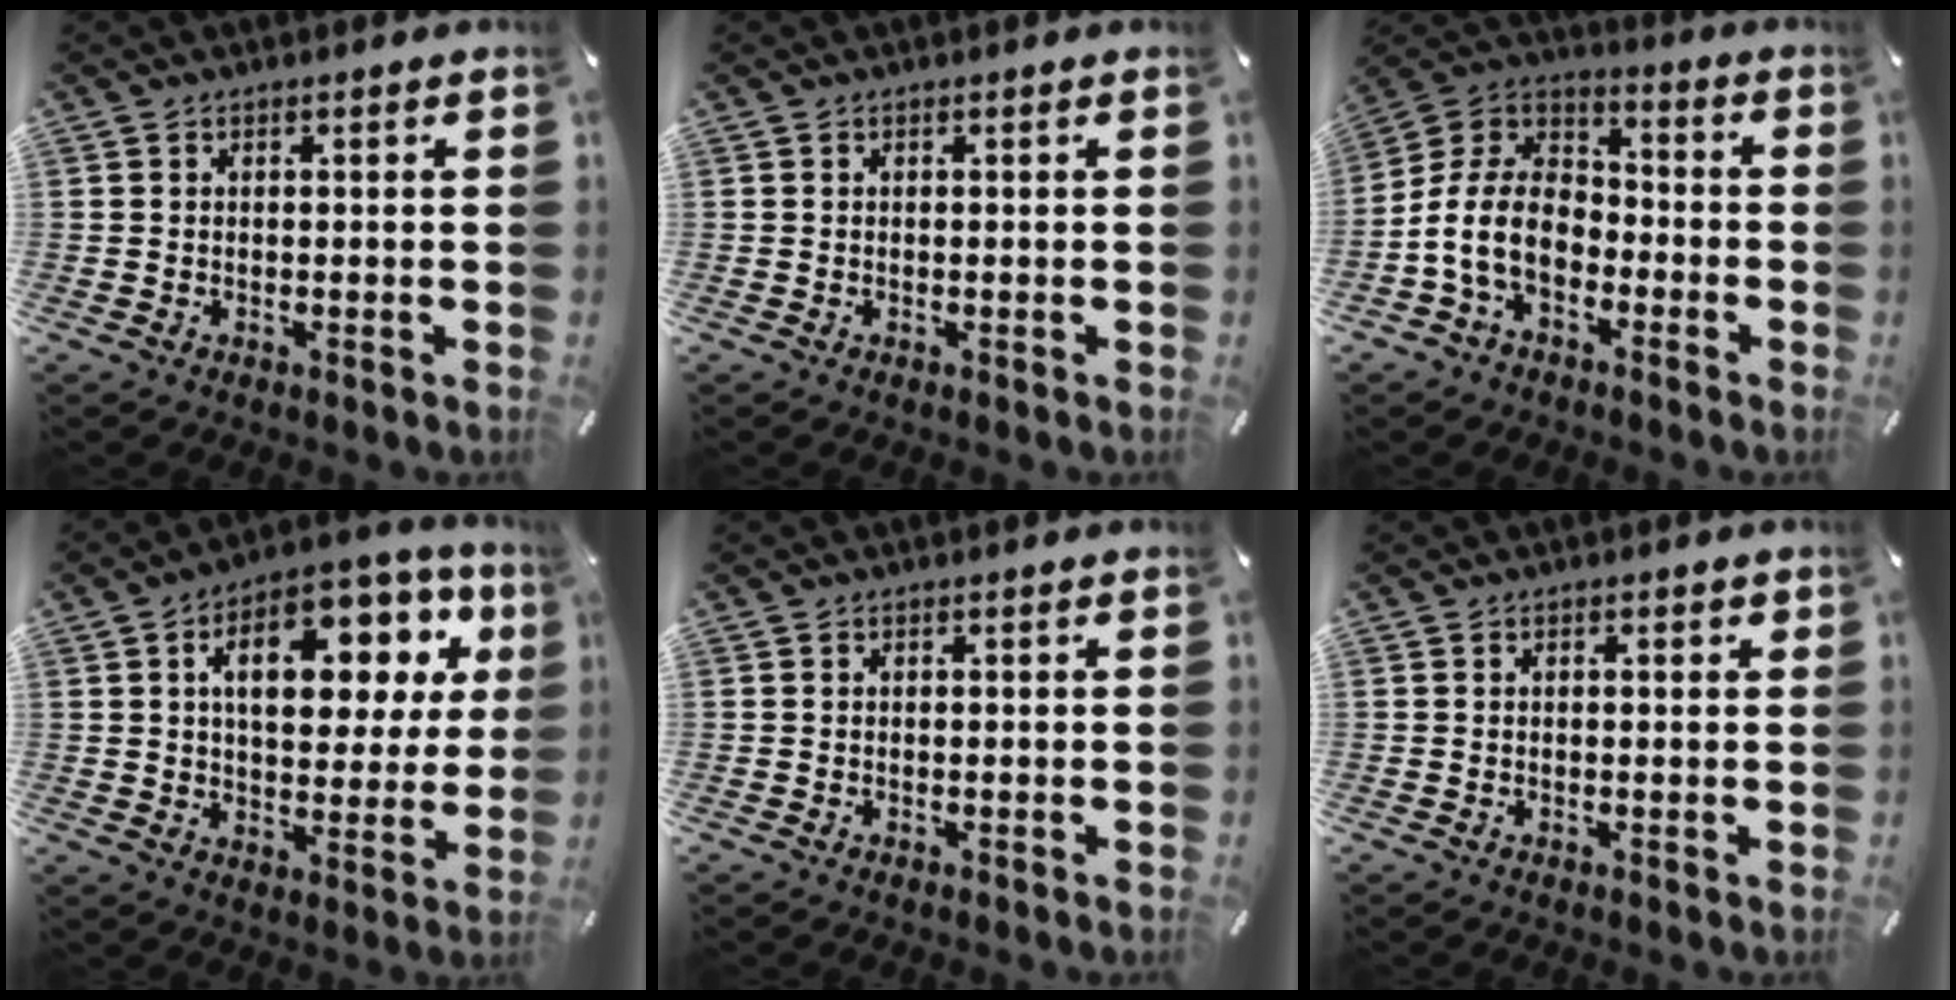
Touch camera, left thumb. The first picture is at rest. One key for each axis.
{"total": 0.0}
{"total": 11.7, "fx": -4.9, "fy": 8.1, "fz": 6.9, "tx": -0.162, "ty": 0.020, "tz": -0.097}
{"total": 18.6, "fx": 7.1, "fy": 10.3, "fz": 13.8, "tx": -0.202, "ty": -0.027, "tz": 0.115}
{"total": 0.0}
{"total": 0.7, "fx": 0.1, "fy": 0.4, "fz": 0.6, "tx": -0.011, "ty": 0.005, "tz": 0.001}